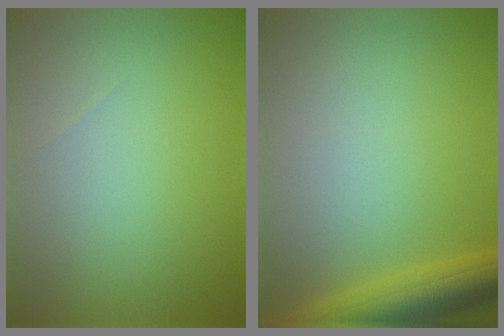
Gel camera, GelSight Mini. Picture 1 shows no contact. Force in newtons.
{"total": 5.5, "press": 5.5, "slide": 0.3}